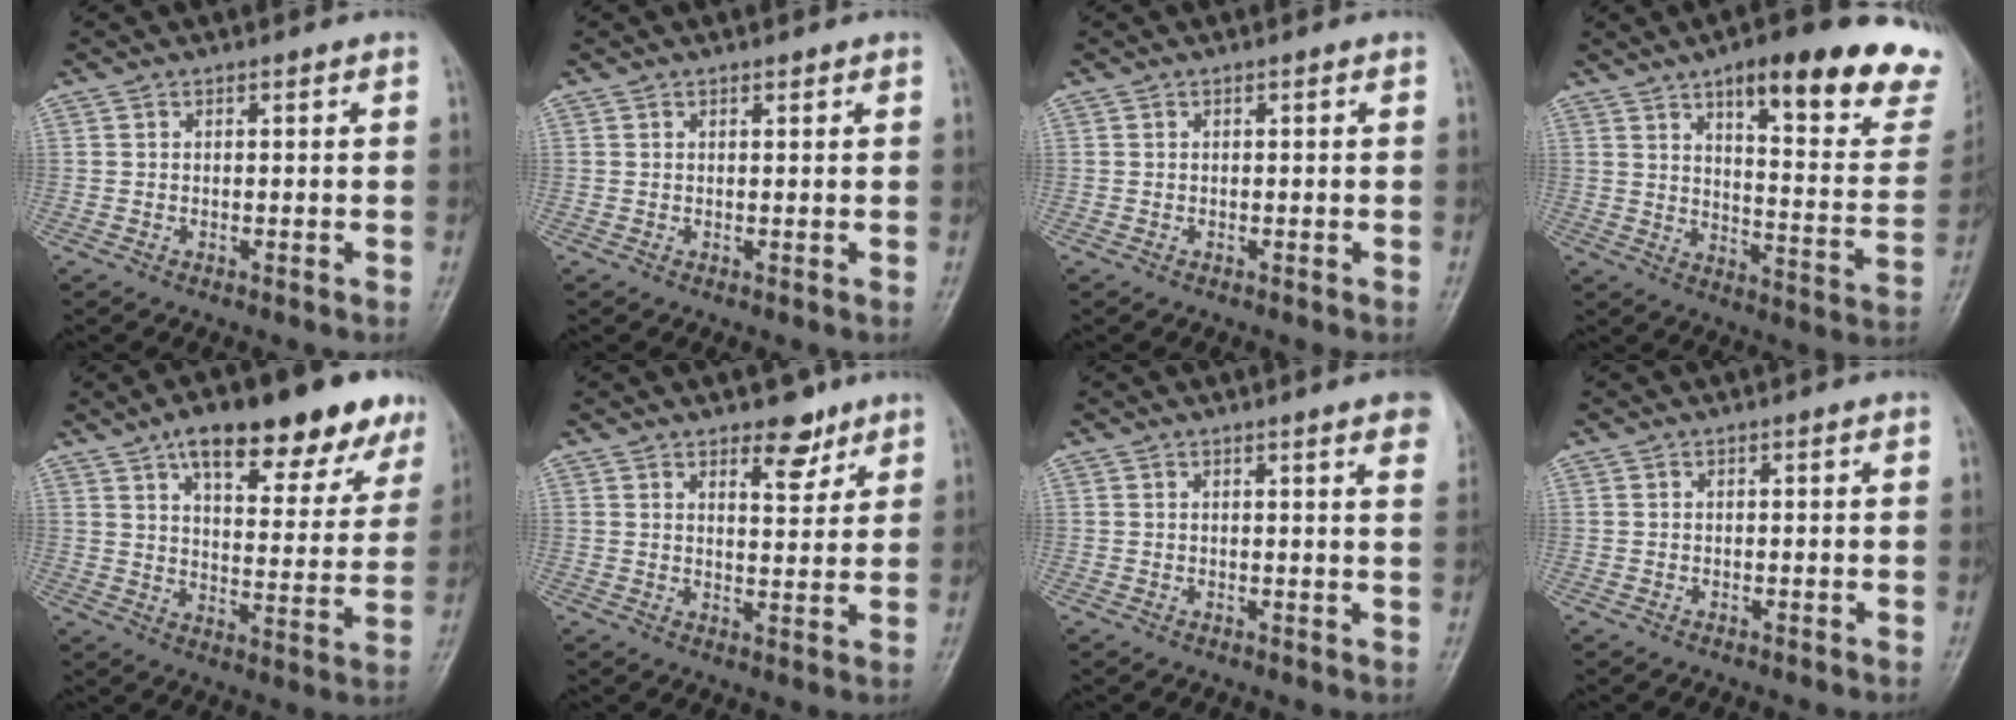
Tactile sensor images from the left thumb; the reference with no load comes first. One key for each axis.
{"total": 0.6, "fx": 0.5, "fy": 0.3, "fz": 0.2, "tx": -0.006, "ty": -0.004, "tz": 0.007}
{"total": 0.0}
{"total": 24.5, "fx": 15.5, "fy": 7.1, "fz": 17.6, "tx": -0.191, "ty": -0.065, "tz": 0.205}
{"total": 21.4, "fx": 13.9, "fy": 7.6, "fz": 14.3, "tx": -0.158, "ty": -0.033, "tz": 0.198}
{"total": 5.8, "fx": 4.1, "fy": 2.7, "fz": 3.1, "tx": -0.022, "ty": -0.029, "tz": 0.060}
{"total": 6.1, "fx": 4.0, "fy": 0.6, "fz": 4.6, "tx": -0.043, "ty": -0.005, "tz": 0.037}
{"total": 0.0}